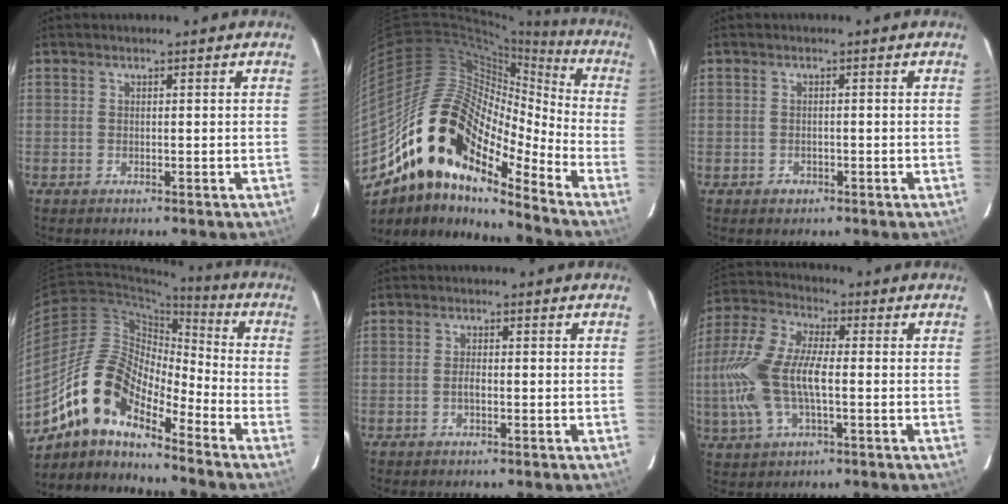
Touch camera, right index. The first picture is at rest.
{"total": 19.9, "force": [-13.3, 8.3, 12.2], "torque": [-0.198, -0.001, -0.259]}
{"total": 1.7, "force": [-0.8, 1.4, 0.3], "torque": [-0.004, 0.003, -0.009]}
{"total": 14.3, "force": [-10.7, 4.7, 8.1], "torque": [-0.137, 0.006, -0.216]}
{"total": 1.4, "force": [-0.5, 0.5, 1.2], "torque": [-0.026, 0.002, -0.010]}
{"total": 14.7, "force": [-1.6, 6.8, 13.0], "torque": [-0.289, 0.010, -0.035]}